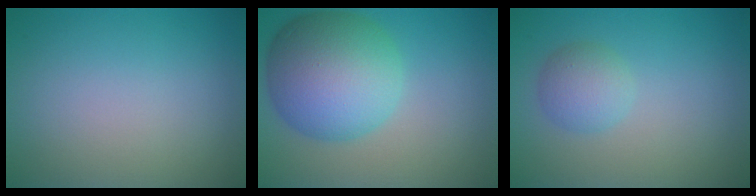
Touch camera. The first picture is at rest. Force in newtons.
{"total": 9.9, "press": 9.9, "slide": 0.2}
{"total": 2.5, "press": 2.5, "slide": 0.1}